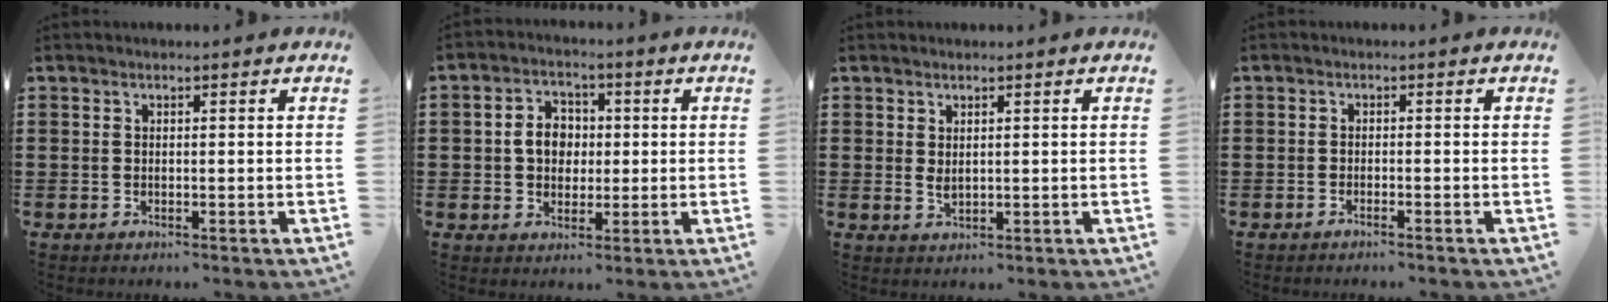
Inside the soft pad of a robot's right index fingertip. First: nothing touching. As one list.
[{"total": 5.4, "force": [0.1, 4.4, 3.1], "torque": [-0.065, 0.013, -0.004]}, {"total": 1.5, "force": [0.9, 0.6, 1.1], "torque": [-0.023, 0.002, 0.015]}, {"total": 0.8, "force": [-0.8, -0.1, 0.3], "torque": [-0.006, -0.001, -0.016]}]